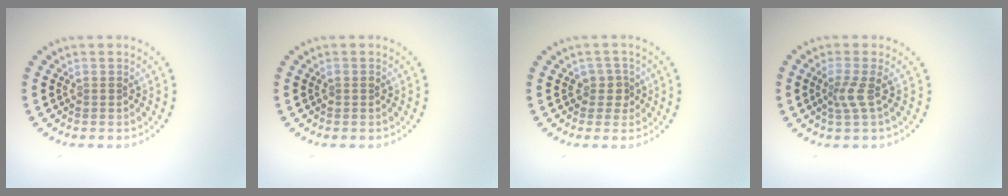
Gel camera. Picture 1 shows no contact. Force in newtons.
{"total": 0.7, "press": 0.7, "slide": 0.1}
{"total": 1.8, "press": 1.4, "slide": 1.1}
{"total": 2.0, "press": 1.4, "slide": 1.5}